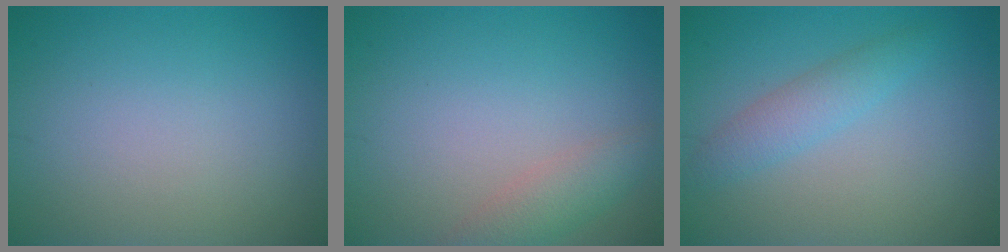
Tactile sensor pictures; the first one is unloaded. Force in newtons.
{"total": 2.5, "press": 2.5, "slide": 0.2}
{"total": 2.4, "press": 2.4, "slide": 0.1}